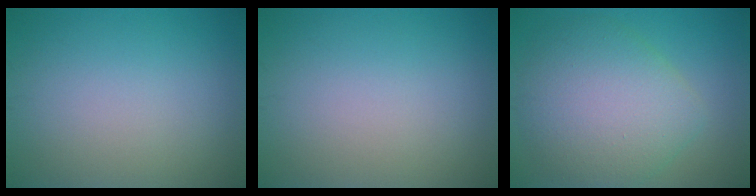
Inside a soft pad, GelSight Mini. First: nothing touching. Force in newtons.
{"total": 0.0}
{"total": 7.5, "press": 7.5, "slide": 0.6}